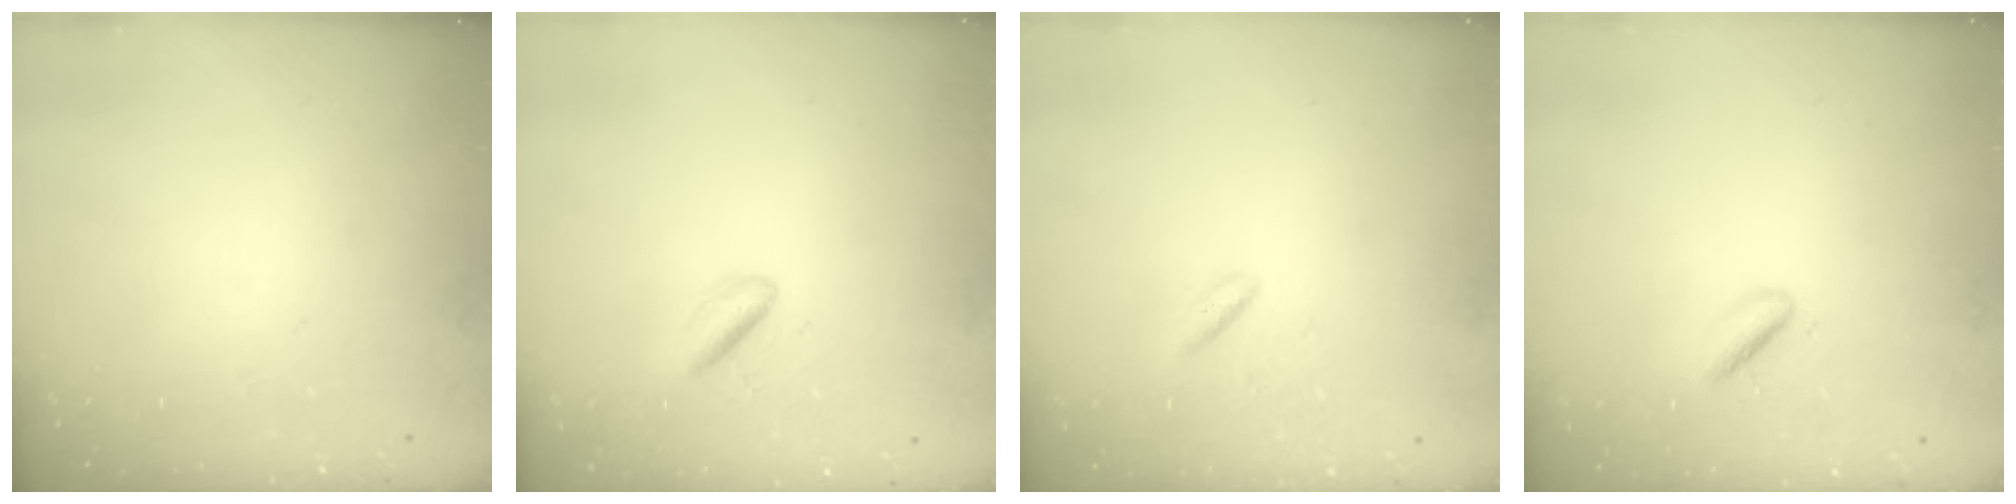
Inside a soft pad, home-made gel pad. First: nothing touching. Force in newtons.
{"total": 2.4, "press": 2.2, "slide": 0.8}
{"total": 1.3, "press": 1.1, "slide": 0.7}
{"total": 2.7, "press": 2.6, "slide": 0.8}